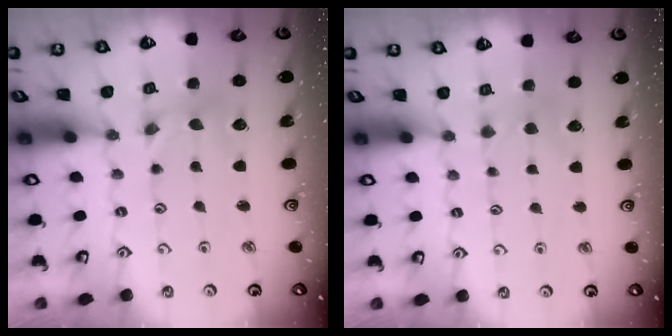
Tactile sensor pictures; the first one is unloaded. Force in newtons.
{"total": 2.9, "press": 2.9, "slide": 0.3}